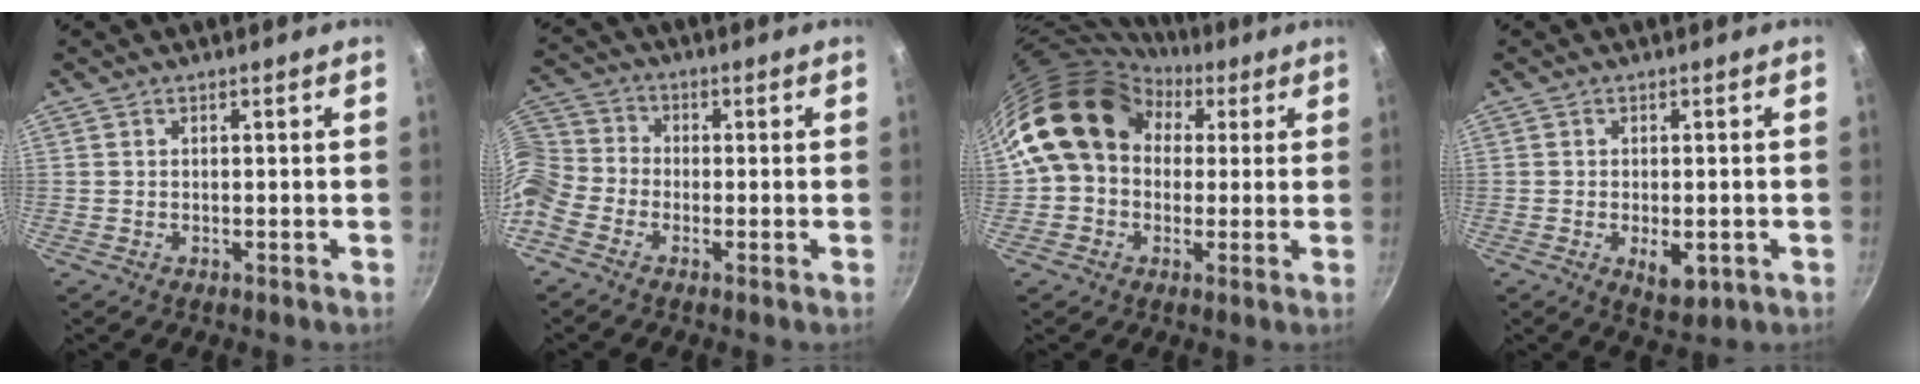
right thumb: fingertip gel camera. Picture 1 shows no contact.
{"total": 9.1, "force": [-4.1, 6.9, 4.4], "torque": [-0.090, 0.047, -0.109]}
{"total": 15.7, "force": [3.9, 12.3, 8.8], "torque": [-0.118, 0.029, 0.051]}
{"total": 5.4, "force": [-1.5, 2.8, 4.4], "torque": [-0.049, -0.001, -0.014]}